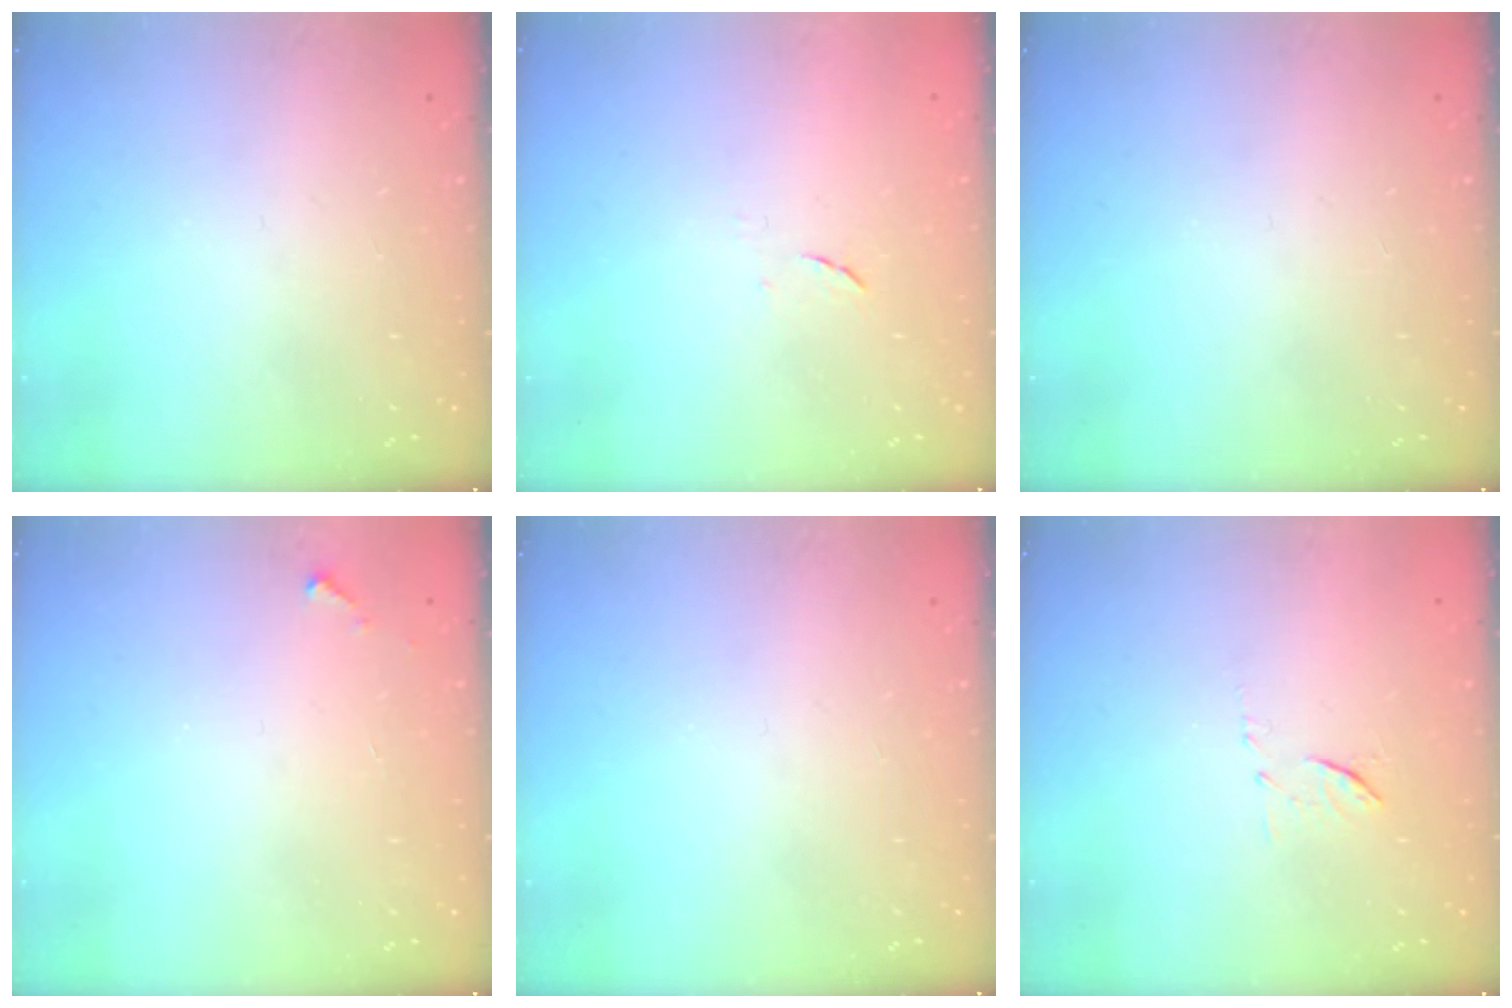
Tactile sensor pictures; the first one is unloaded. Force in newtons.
{"total": 4.3, "press": 4.2, "slide": 0.6}
{"total": 0.0}
{"total": 2.8, "press": 2.8, "slide": 0.1}
{"total": 0.0}
{"total": 6.0, "press": 6.0, "slide": 0.6}